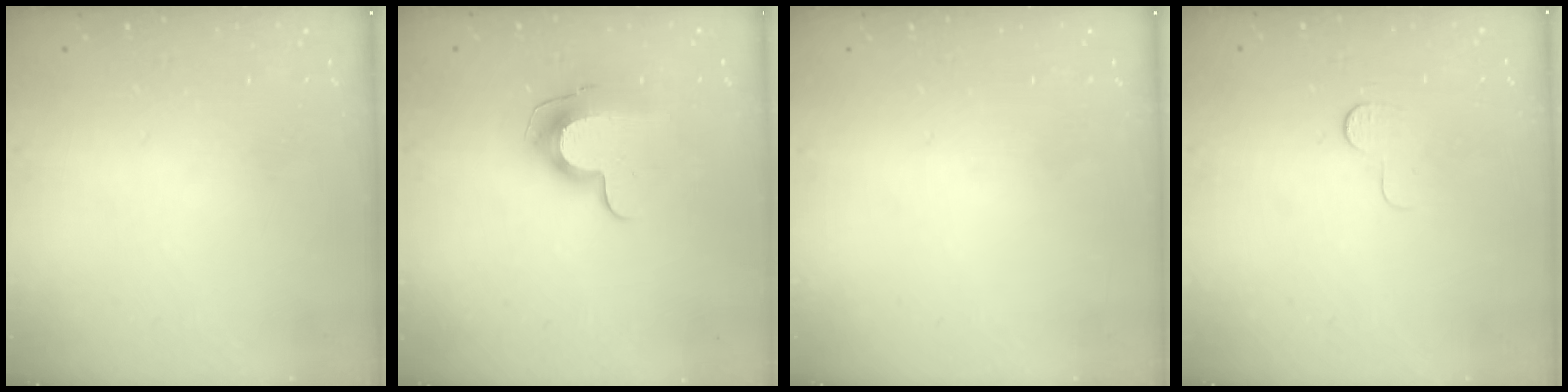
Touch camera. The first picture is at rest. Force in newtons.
{"total": 10.8, "press": 10.7, "slide": 1.0}
{"total": 0.0}
{"total": 5.3, "press": 5.3, "slide": 0.4}